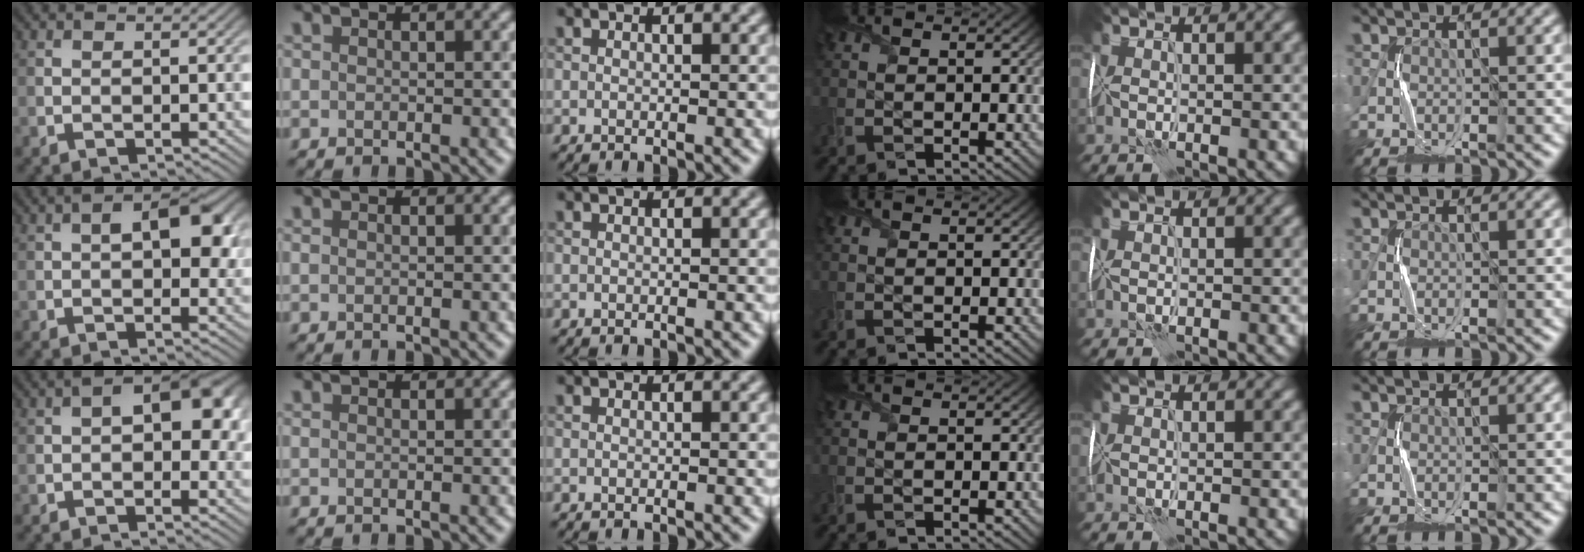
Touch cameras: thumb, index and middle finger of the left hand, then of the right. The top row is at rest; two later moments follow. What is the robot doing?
{"motion": "wrap", "object": "plastic wrap"}